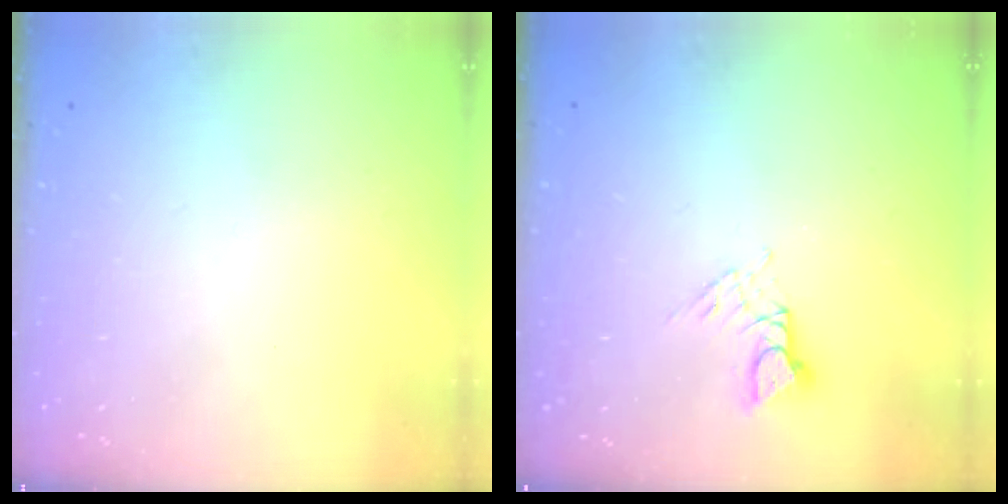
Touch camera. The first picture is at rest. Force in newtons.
{"total": 3.8, "press": 3.7, "slide": 0.6}